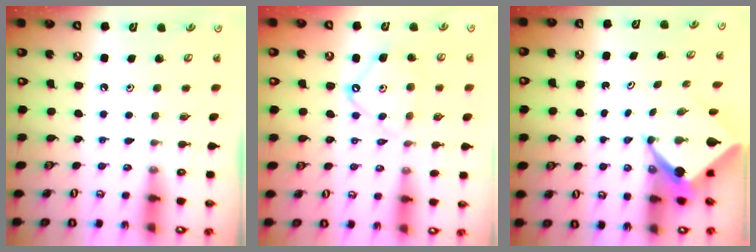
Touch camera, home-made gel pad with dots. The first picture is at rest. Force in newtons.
{"total": 9.2, "press": 9.2, "slide": 0.8}
{"total": 4.8, "press": 4.8, "slide": 0.3}